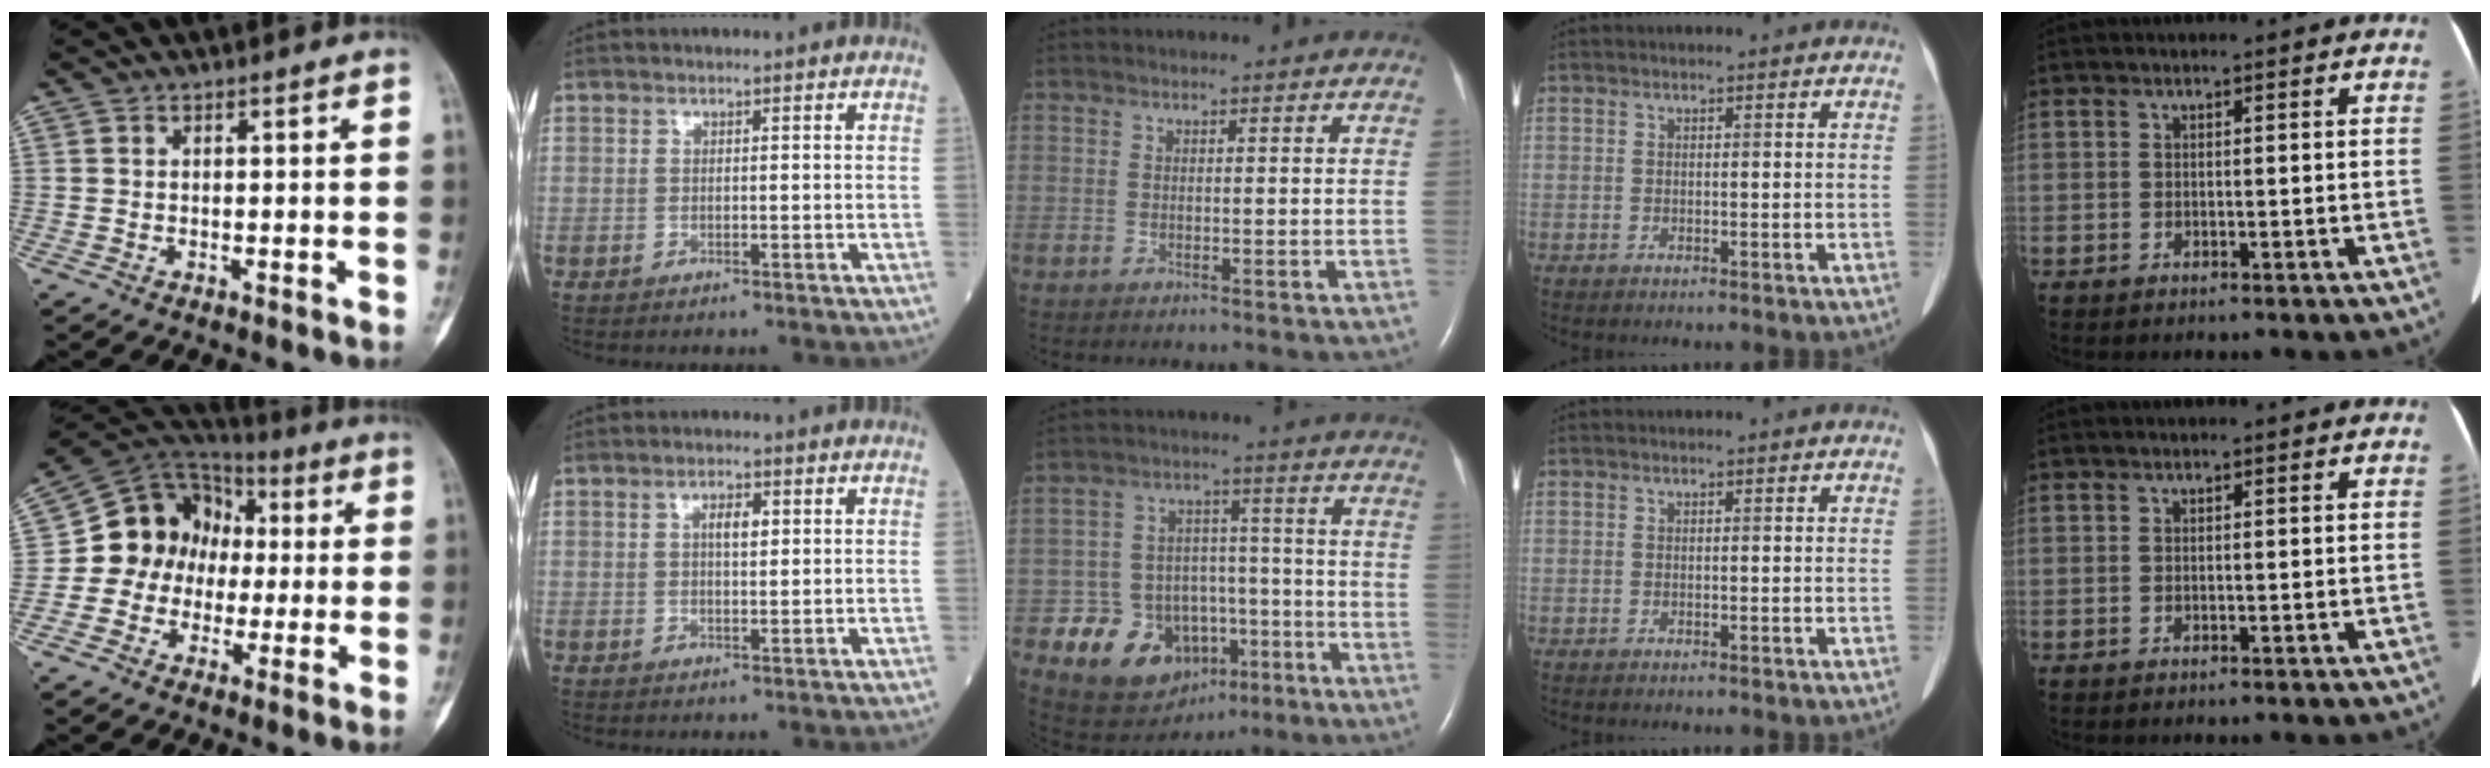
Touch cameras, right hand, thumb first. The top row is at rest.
{"thumb": {"total": 14.1, "force": [-0.3, 12.3, 6.9], "torque": [-0.076, 0.041, -0.012]}, "index": {"total": 2.8, "force": [0.8, 1.0, 2.5], "torque": [-0.042, 0.002, 0.012]}, "middle": {"total": 12.2, "force": [-5.5, 9.6, 5.1], "torque": [-0.084, 0.032, -0.070]}}